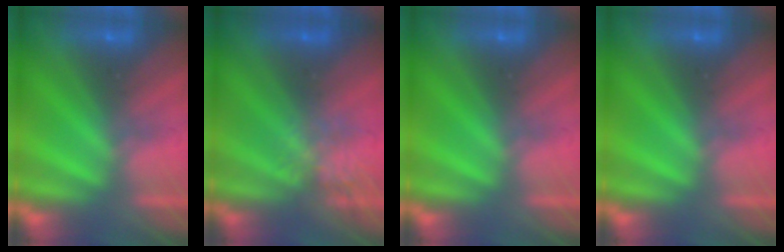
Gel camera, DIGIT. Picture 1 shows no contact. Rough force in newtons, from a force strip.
{"total": 4.3}
{"total": 0.0}
{"total": 0.0}